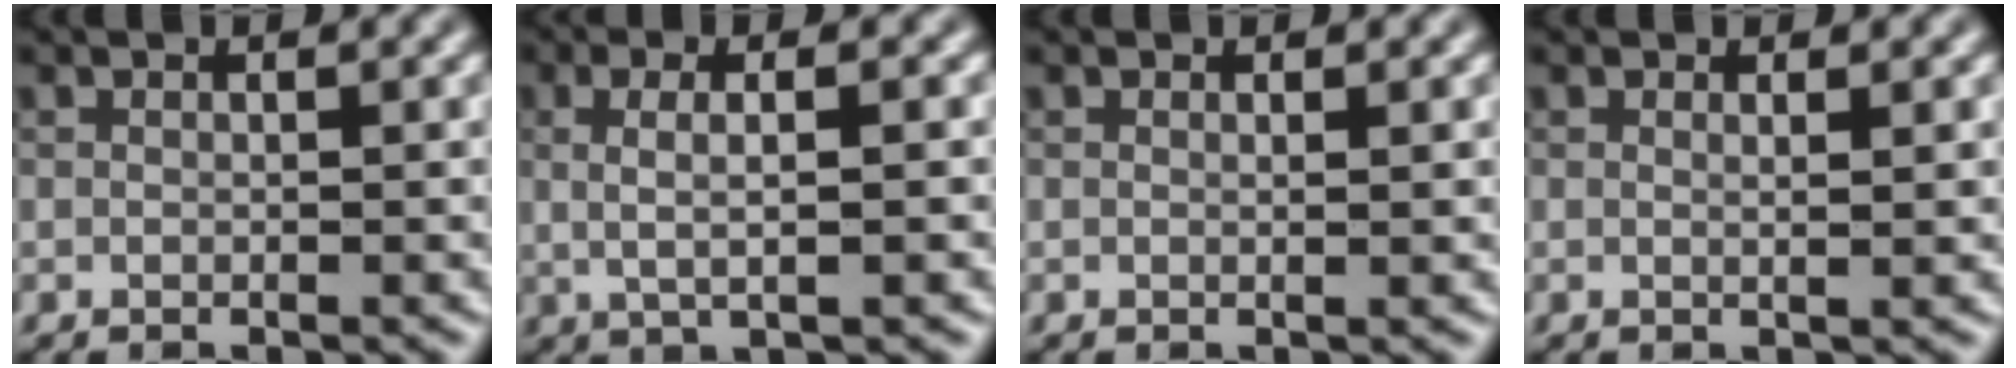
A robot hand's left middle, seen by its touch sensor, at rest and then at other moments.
{"total": 3.2, "force": [0.2, 0.9, 3.1], "torque": [-0.051, -0.003, 0.001]}
{"total": 0.6, "force": [0.0, 0.2, 0.6], "torque": [0.001, 0.004, 0.003]}
{"total": 1.1, "force": [0.1, 0.4, 1.1], "torque": [-0.008, 0.005, 0.003]}